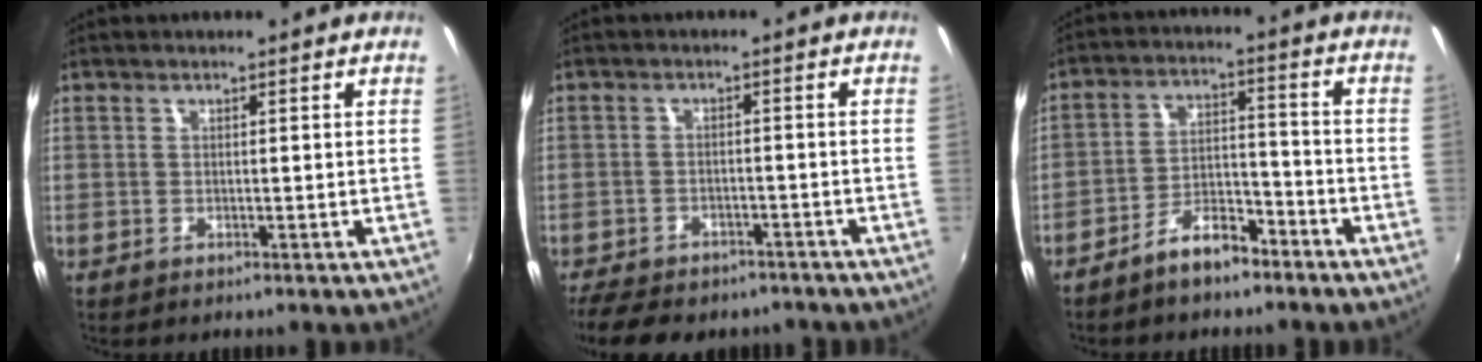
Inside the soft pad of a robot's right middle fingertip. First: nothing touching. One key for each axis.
{"total": 13.1, "fx": -10.6, "fy": 5.4, "fz": 5.5, "tx": -0.131, "ty": -0.019, "tz": -0.157}
{"total": 7.6, "fx": -5.8, "fy": 2.9, "fz": 3.9, "tx": -0.077, "ty": 0.023, "tz": -0.093}